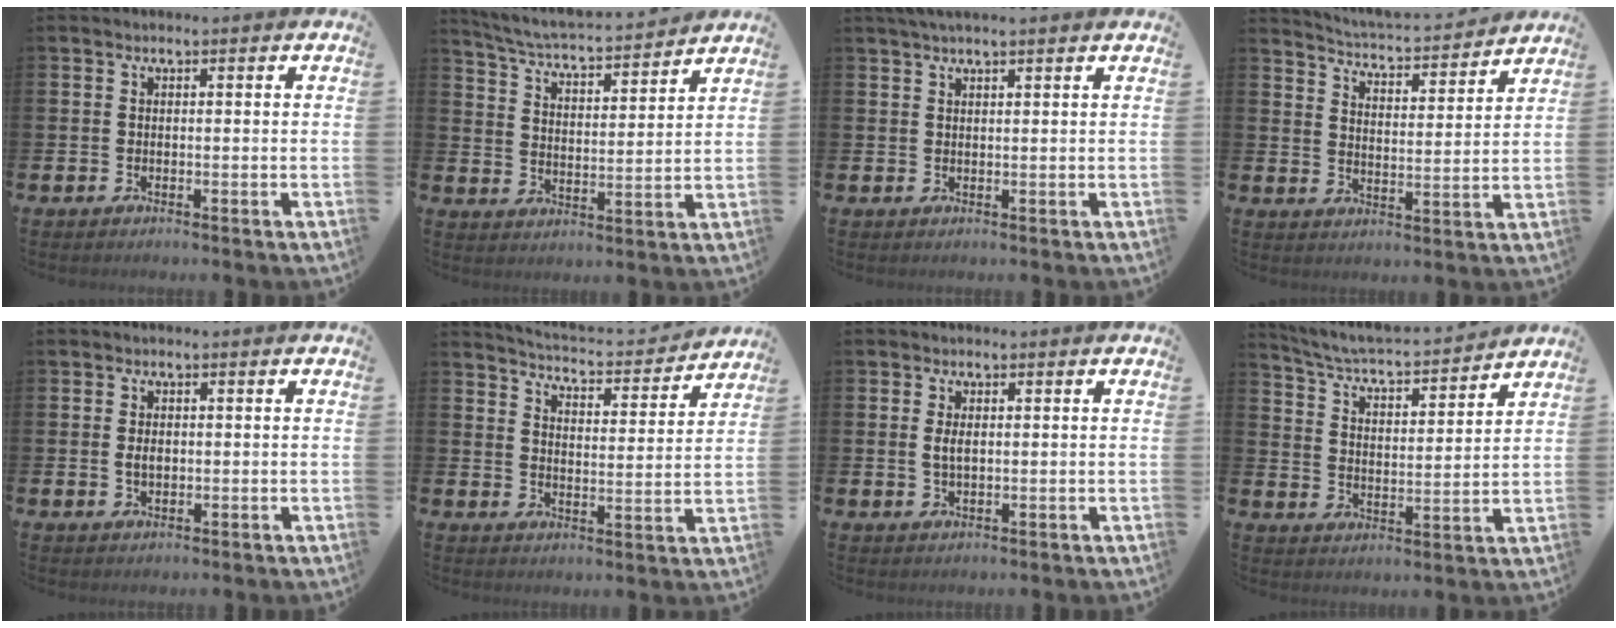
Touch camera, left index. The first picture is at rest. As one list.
[{"total": 4.9, "force": [4.8, 0.1, 1.1], "torque": [-0.046, -0.043, 0.077]}, {"total": 2.1, "force": [1.8, 0.0, 1.0], "torque": [-0.018, 0.000, 0.031]}, {"total": 4.2, "force": [4.2, 0.0, 0.2], "torque": [-0.029, -0.042, 0.067]}, {"total": 1.7, "force": [0.0, 1.1, 1.3], "torque": [-0.014, 0.001, -0.004]}, {"total": 4.6, "force": [4.6, 0.4, 0.5], "torque": [-0.026, -0.041, 0.074]}, {"total": 1.9, "force": [0.3, 0.9, 1.6], "torque": [-0.020, 0.000, 0.001]}, {"total": 5.1, "force": [4.9, 0.3, 1.3], "torque": [-0.053, -0.049, 0.078]}]